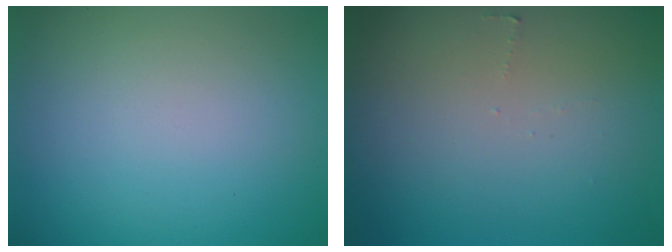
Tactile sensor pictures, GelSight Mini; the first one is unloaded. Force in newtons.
{"total": 0.5, "press": 0.5, "slide": 0.1}